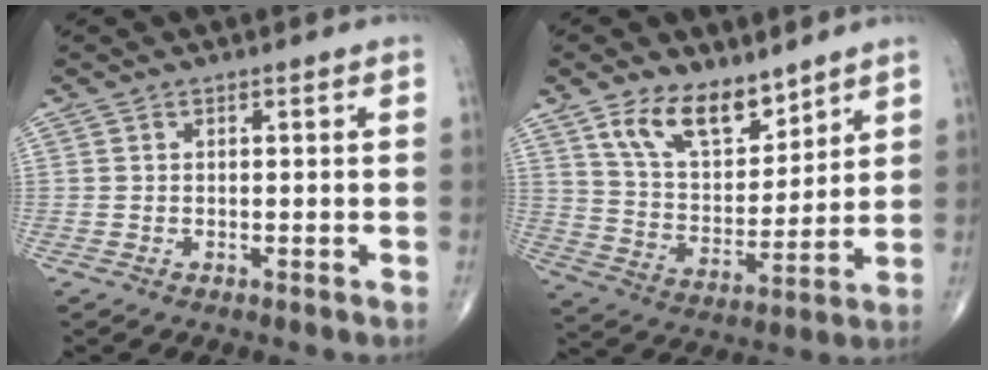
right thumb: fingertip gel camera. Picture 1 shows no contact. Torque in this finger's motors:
{"motor_torque": [-1.01, 1.20, 0.33, 0.57, 0.07]}